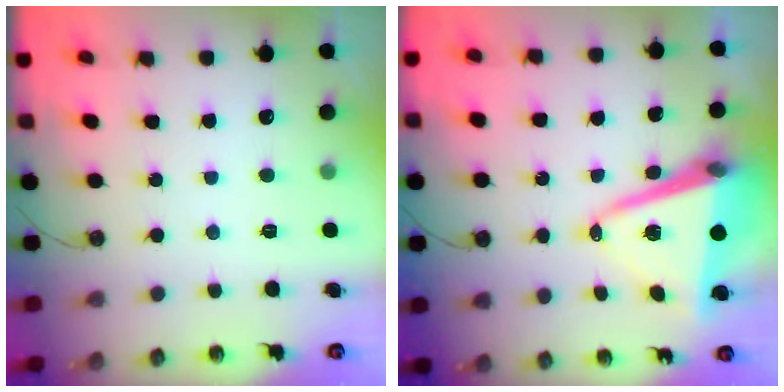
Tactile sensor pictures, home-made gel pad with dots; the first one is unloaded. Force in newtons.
{"total": 13.3, "press": 12.9, "slide": 3.2}